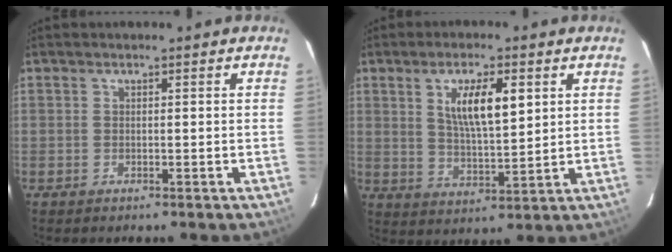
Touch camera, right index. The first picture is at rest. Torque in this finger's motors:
{"motor_torque": [0.31, 0.14, 0.21, 0.09]}